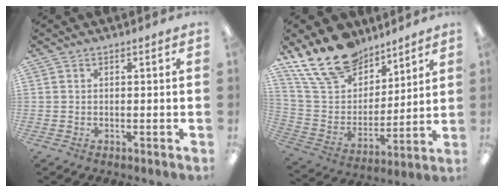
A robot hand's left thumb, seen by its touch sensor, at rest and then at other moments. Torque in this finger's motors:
{"motor_torque": [0.15, 0.13, 1.39, -1.38, 0.22]}